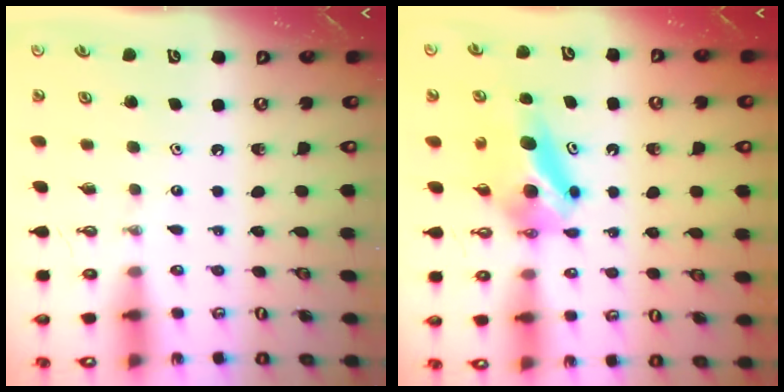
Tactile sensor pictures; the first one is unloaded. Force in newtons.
{"total": 8.5, "press": 5.4, "slide": 6.5}